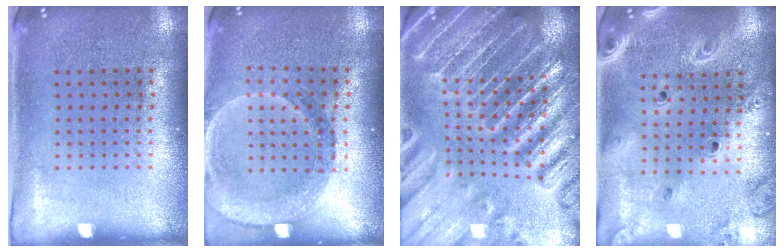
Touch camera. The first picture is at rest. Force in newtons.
{"total": 1.5, "press": 1.4, "slide": 0.5}
{"total": 4.7, "press": 4.3, "slide": 1.9}
{"total": 2.5, "press": 2.2, "slide": 1.2}